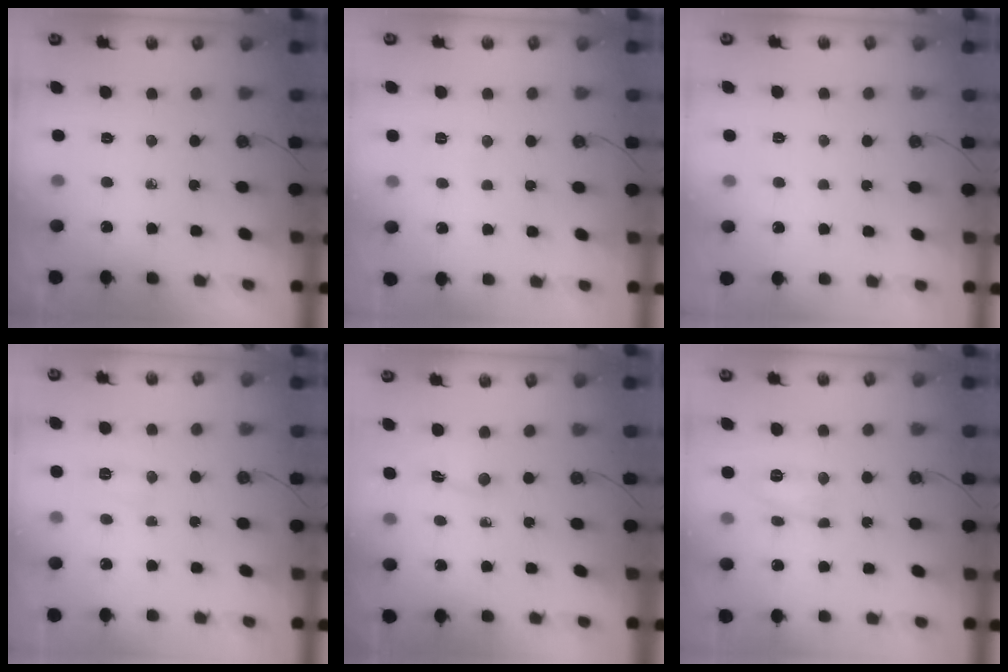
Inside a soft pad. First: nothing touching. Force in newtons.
{"total": 3.9, "press": 3.8, "slide": 1.0}
{"total": 1.1, "press": 1.1, "slide": 0.1}
{"total": 5.1, "press": 5.1, "slide": 0.6}
{"total": 2.6, "press": 1.5, "slide": 2.2}
{"total": 8.3, "press": 7.0, "slide": 4.4}